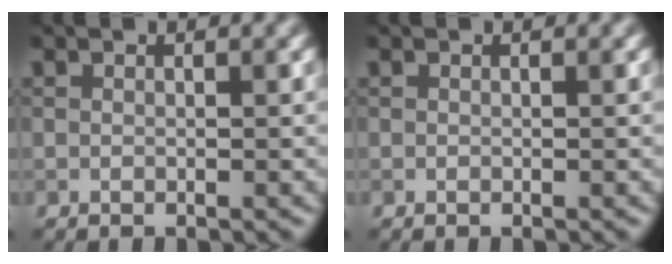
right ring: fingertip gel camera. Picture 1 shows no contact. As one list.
[{"total": 0.0}]